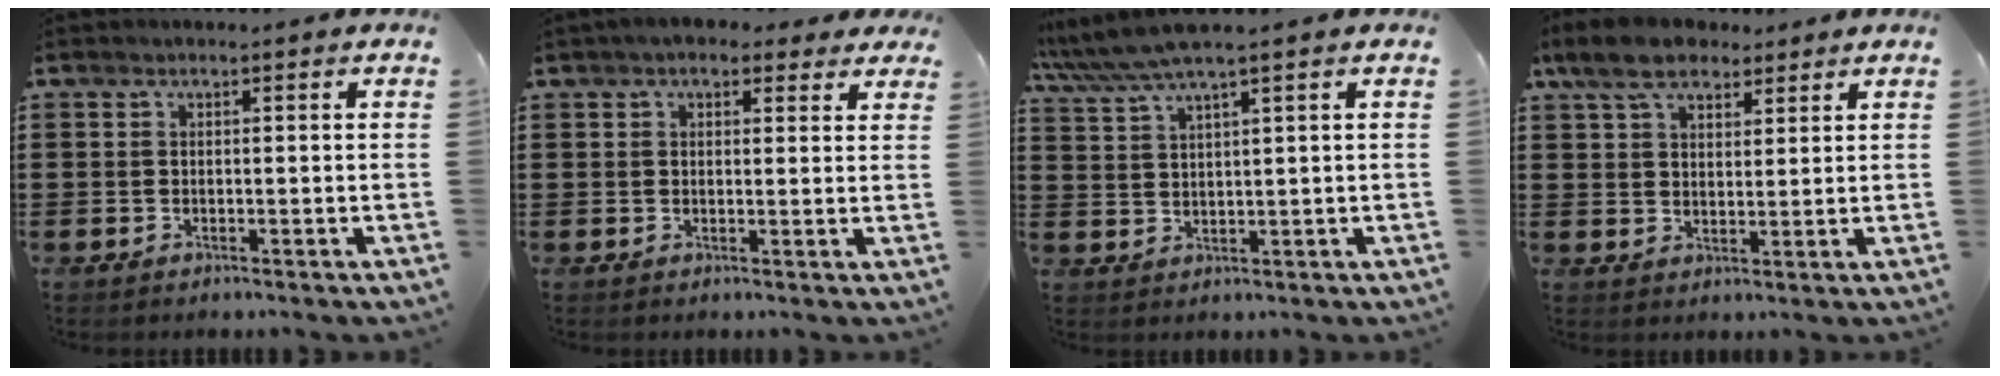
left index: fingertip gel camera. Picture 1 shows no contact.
{"total": 3.4, "force": [2.5, 1.6, 1.6], "torque": [-0.032, 0.001, 0.043]}
{"total": 5.0, "force": [3.8, -0.1, 3.2], "torque": [-0.073, -0.006, 0.065]}
{"total": 7.6, "force": [5.6, 3.7, 3.6], "torque": [-0.085, 0.000, 0.103]}